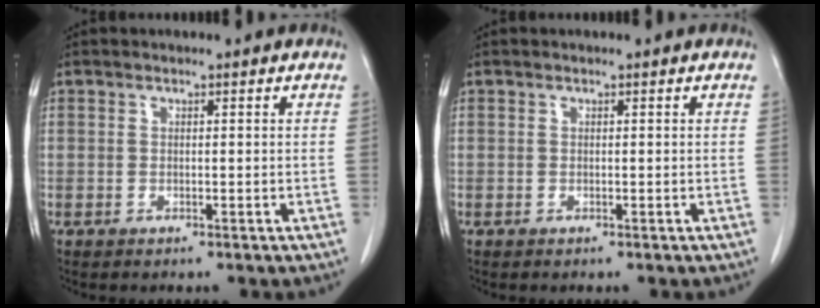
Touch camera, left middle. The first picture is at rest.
{"total": 0.0}